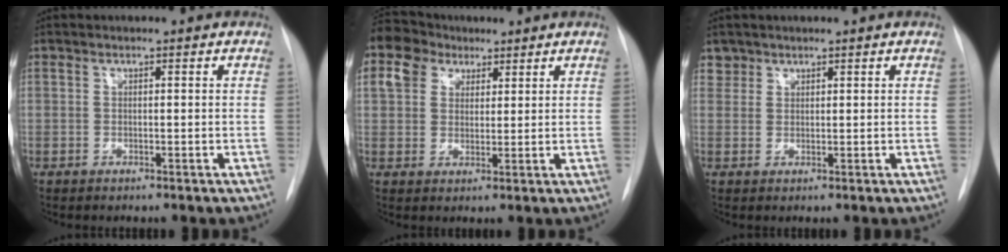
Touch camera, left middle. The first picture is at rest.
{"total": 14.0, "force": [8.0, 10.4, 5.0], "torque": [-0.150, 0.061, 0.155]}
{"total": 1.7, "force": [1.3, 1.1, -0.4], "torque": [0.016, 0.008, 0.020]}